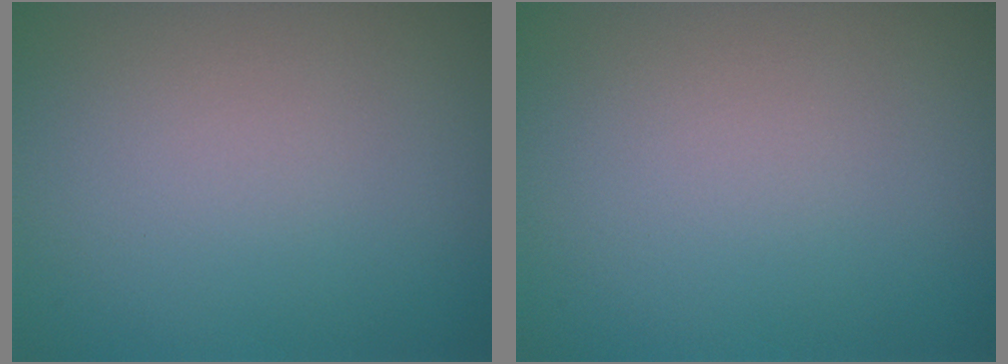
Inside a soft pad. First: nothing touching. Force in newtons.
{"total": 0.0}